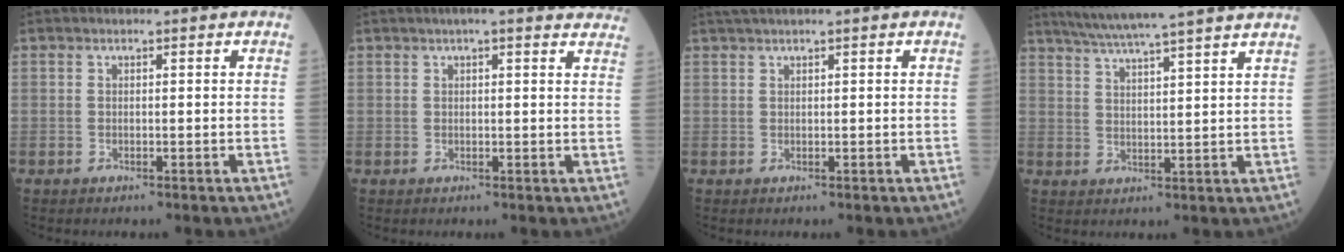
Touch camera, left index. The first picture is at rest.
{"total": 9.7, "force": [8.5, 1.6, 4.5], "torque": [-0.040, 0.014, 0.078]}
{"total": 1.7, "force": [1.1, -0.2, 1.2], "torque": [-0.030, 0.014, 0.026]}
{"total": 15.1, "force": [13.2, -1.3, 7.4], "torque": [-0.126, 0.006, 0.179]}